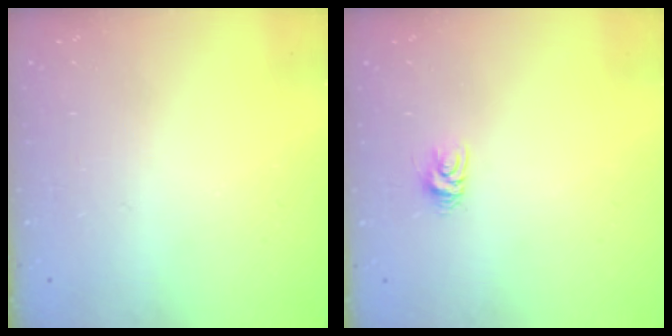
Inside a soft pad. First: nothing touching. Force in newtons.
{"total": 4.8, "press": 4.8, "slide": 0.4}